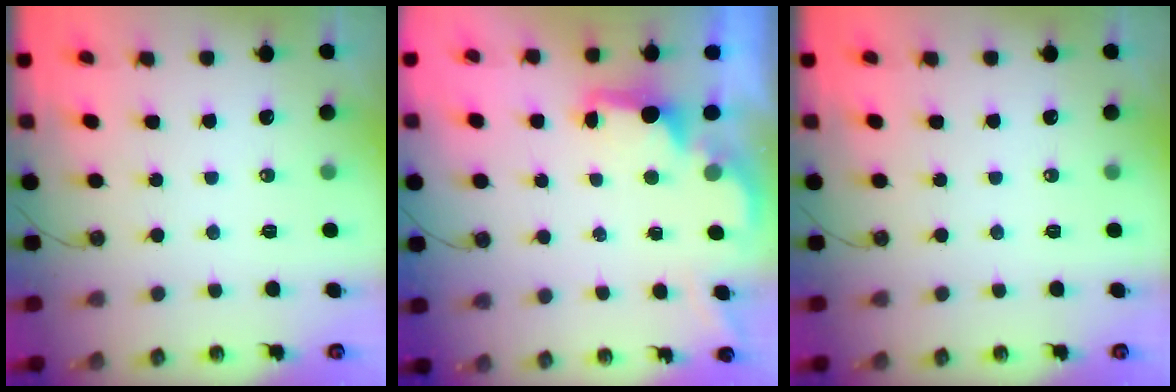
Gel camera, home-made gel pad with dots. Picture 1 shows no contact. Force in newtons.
{"total": 2.0, "press": 1.9, "slide": 0.8}
{"total": 0.0}